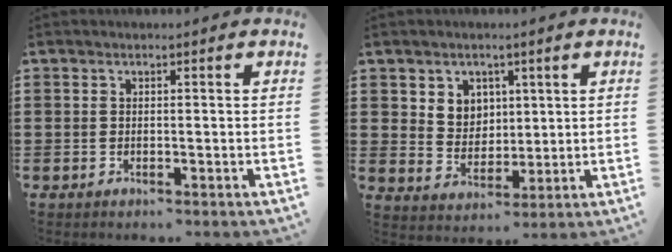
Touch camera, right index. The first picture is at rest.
{"total": 4.9, "force": [2.4, 4.2, 0.7], "torque": [-0.028, 0.006, 0.043]}